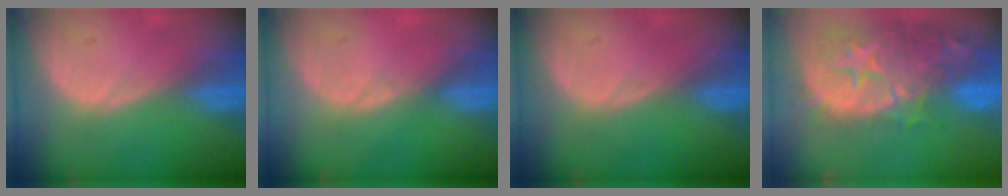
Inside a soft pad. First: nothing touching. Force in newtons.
{"total": 0.5, "press": 0.5, "slide": 0.1}
{"total": 0.0}
{"total": 15.2, "press": 12.0, "slide": 9.3}